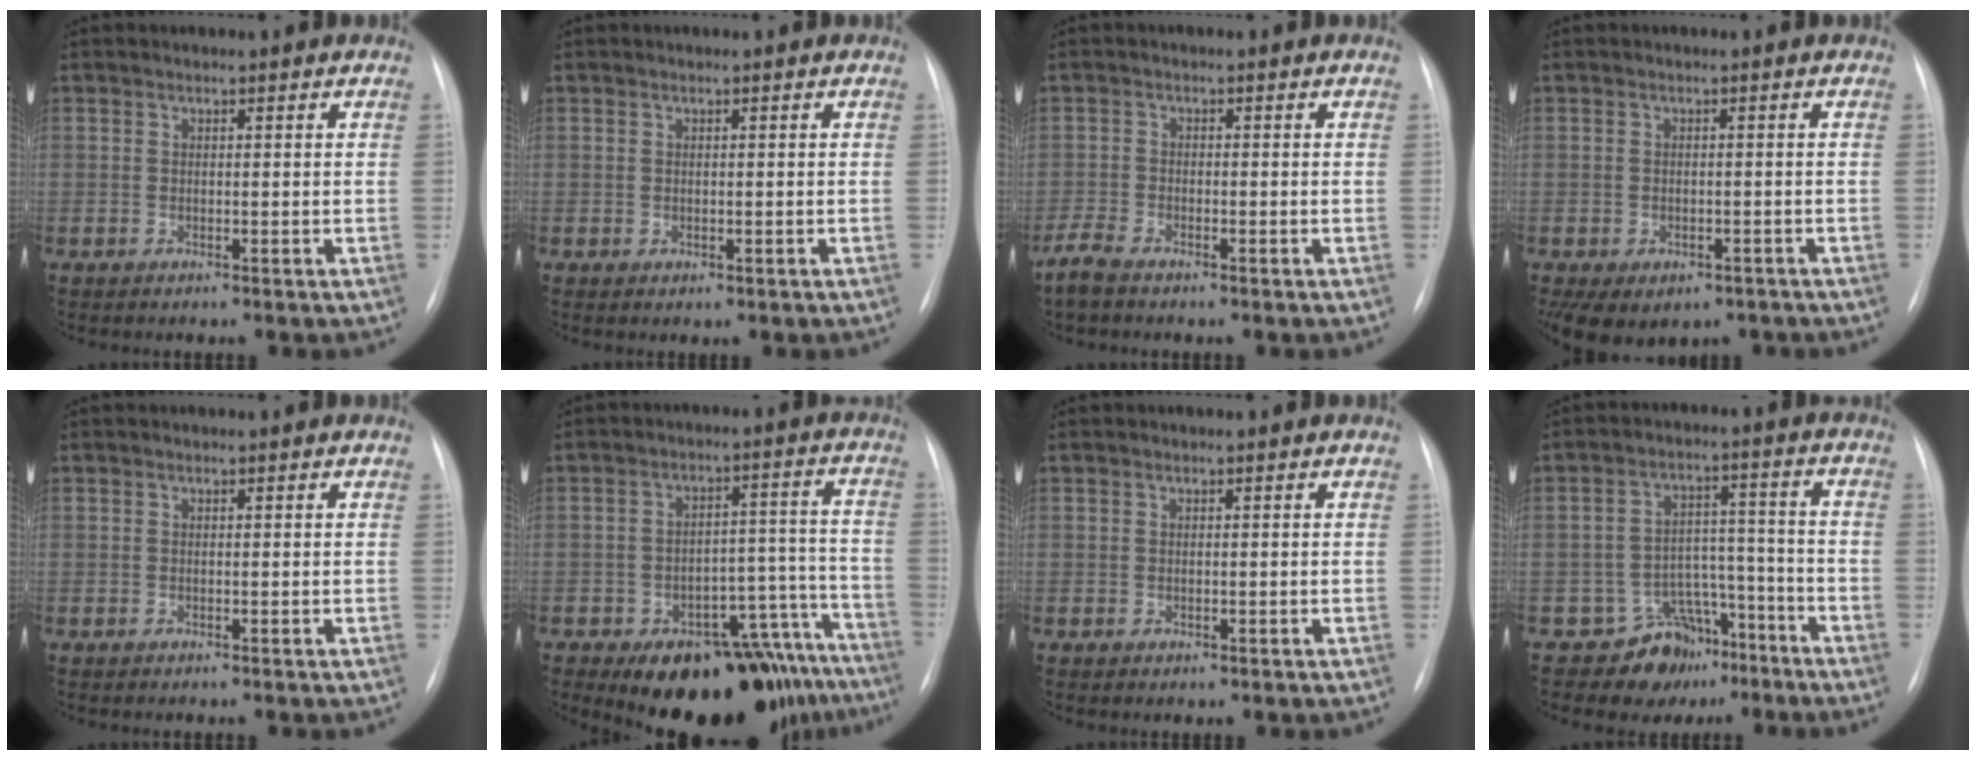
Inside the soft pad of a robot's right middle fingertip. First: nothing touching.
{"total": 0.5, "force": [-0.1, 0.4, 0.3], "torque": [-0.006, -0.001, 0.001]}
{"total": 3.0, "force": [-2.5, 0.7, 1.6], "torque": [-0.039, -0.007, -0.047]}
{"total": 10.1, "force": [-6.2, 6.6, 4.5], "torque": [-0.092, 0.004, -0.075]}
{"total": 0.0}
{"total": 19.3, "force": [-15.1, 7.9, 9.3], "torque": [-0.047, 0.046, -0.195]}
{"total": 0.0}
{"total": 7.9, "force": [-5.6, 5.5, 1.3], "torque": [-0.001, 0.048, -0.081]}